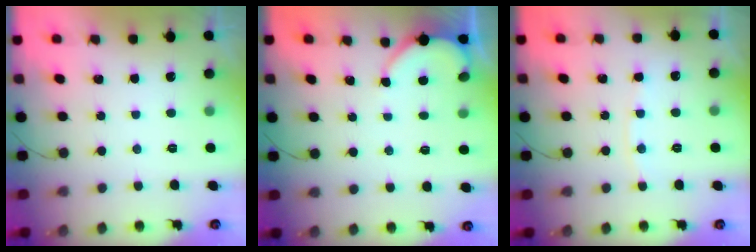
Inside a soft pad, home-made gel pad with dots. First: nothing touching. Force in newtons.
{"total": 2.9, "press": 2.8, "slide": 0.4}
{"total": 4.2, "press": 4.2, "slide": 0.7}